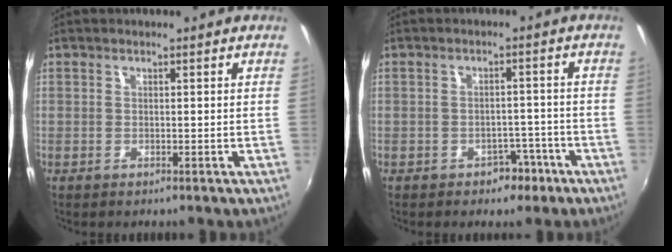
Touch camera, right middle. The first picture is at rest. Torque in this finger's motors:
{"motor_torque": [-0.24, -0.35, 0.00, 0.02]}